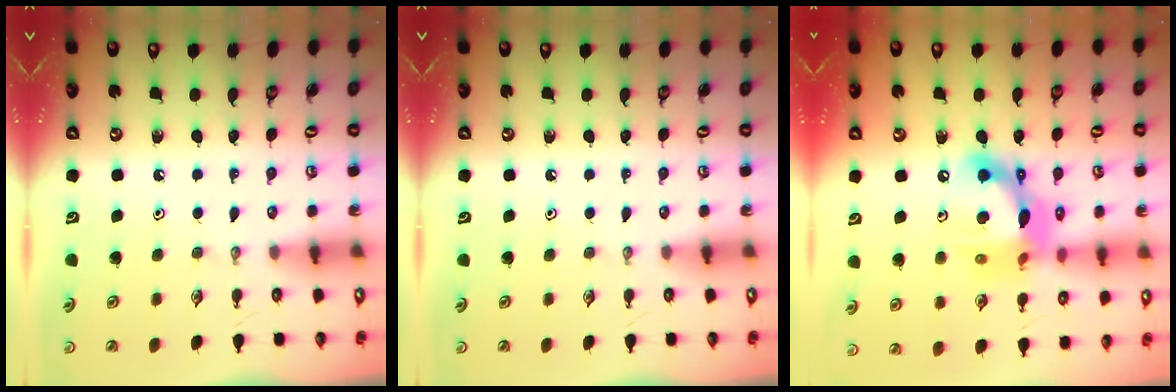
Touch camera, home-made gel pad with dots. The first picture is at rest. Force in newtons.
{"total": 0.0}
{"total": 15.4, "press": 15.3, "slide": 1.5}